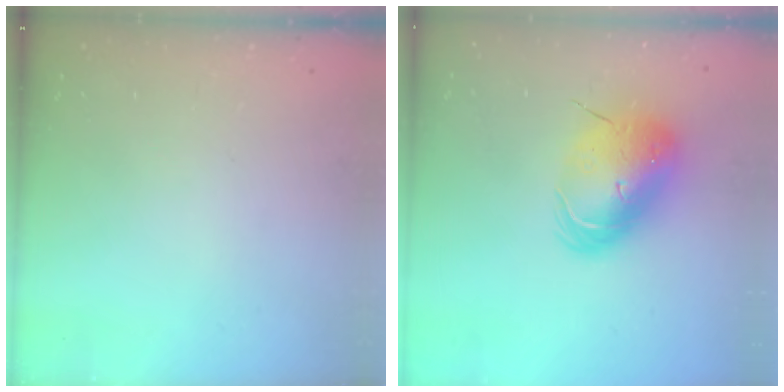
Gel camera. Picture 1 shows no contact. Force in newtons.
{"total": 13.7, "press": 13.4, "slide": 2.6}